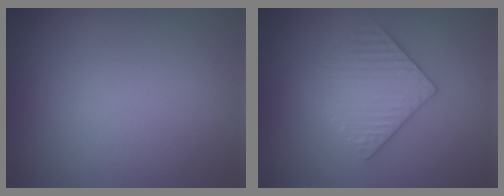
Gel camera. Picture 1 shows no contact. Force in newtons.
{"total": 3.1, "press": 3.1, "slide": 0.7}